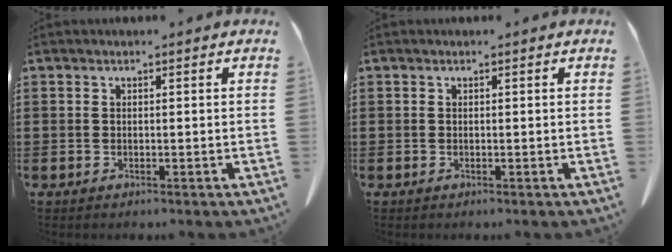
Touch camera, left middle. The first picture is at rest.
{"total": 0.0}